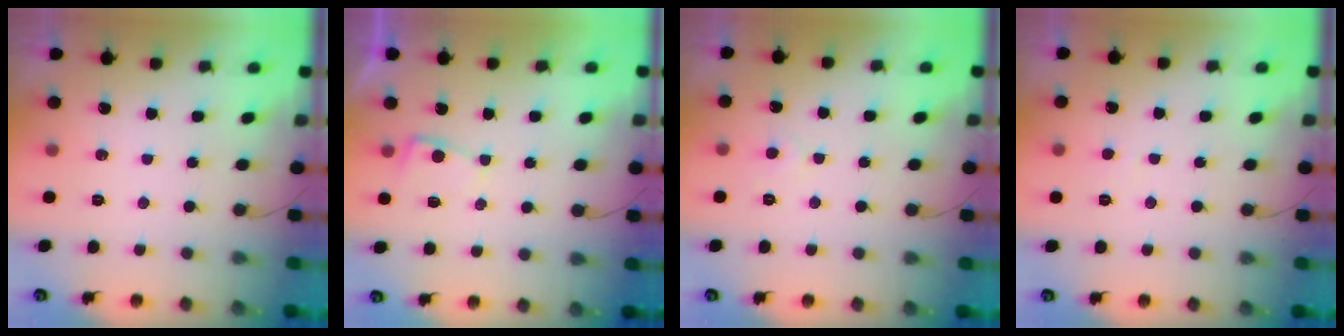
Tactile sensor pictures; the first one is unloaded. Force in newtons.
{"total": 2.9, "press": 2.9, "slide": 0.3}
{"total": 3.2, "press": 3.2, "slide": 0.2}
{"total": 1.7, "press": 1.7, "slide": 0.1}